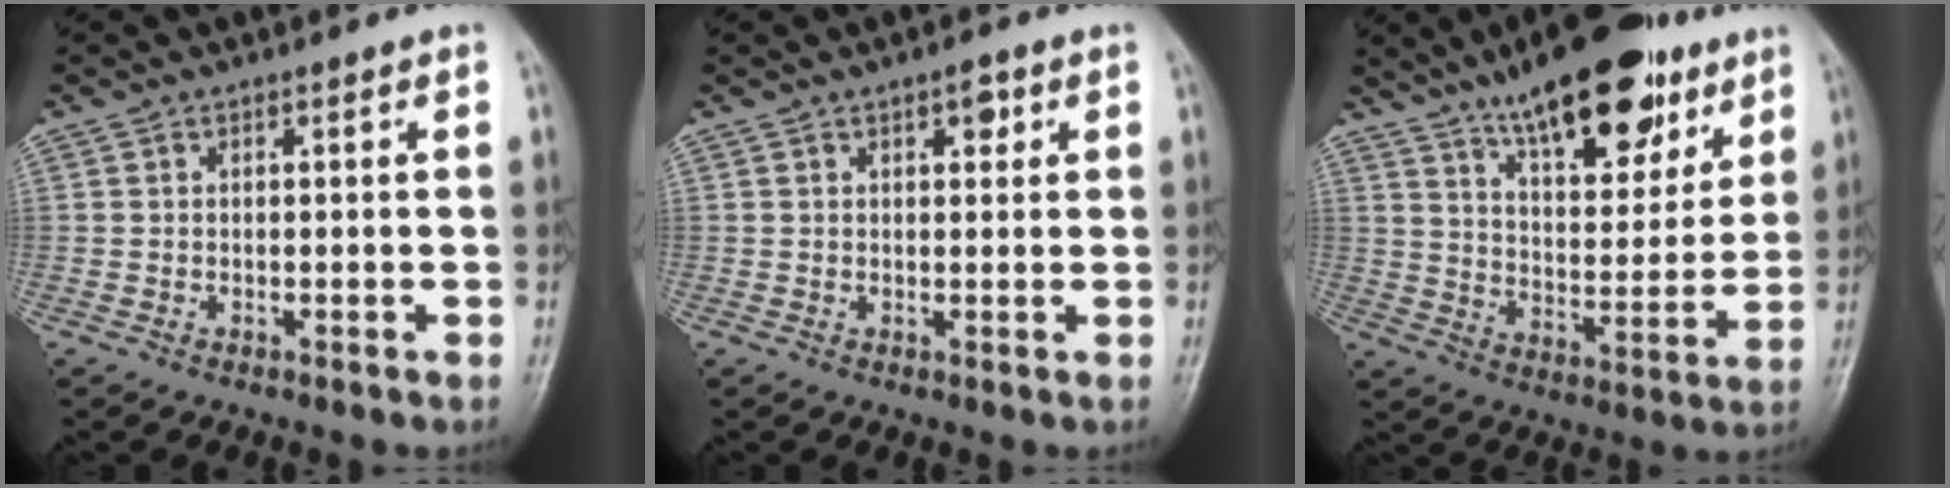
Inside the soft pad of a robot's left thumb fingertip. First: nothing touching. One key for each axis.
{"total": 2.5, "fx": 1.2, "fy": 1.2, "fz": 1.8, "tx": -0.017, "ty": -0.002, "tz": 0.016}
{"total": 20.6, "fx": 13.2, "fy": 8.0, "fz": 13.6, "tx": -0.166, "ty": -0.052, "tz": 0.213}